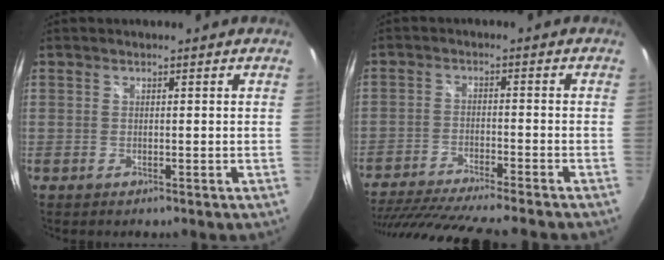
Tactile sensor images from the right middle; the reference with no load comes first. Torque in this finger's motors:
{"motor_torque": [1.09, -1.05, 0.29, 0.08]}